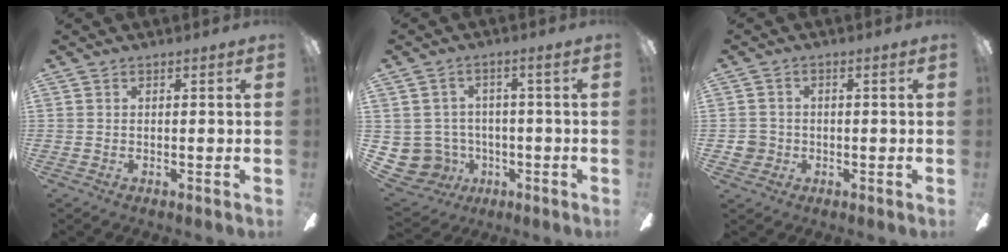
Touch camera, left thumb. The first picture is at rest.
{"total": 8.1, "force": [-1.2, 7.7, 2.2], "torque": [-0.096, 0.004, -0.017]}
{"total": 3.7, "force": [-0.8, 3.6, 0.5], "torque": [-0.010, 0.011, -0.012]}